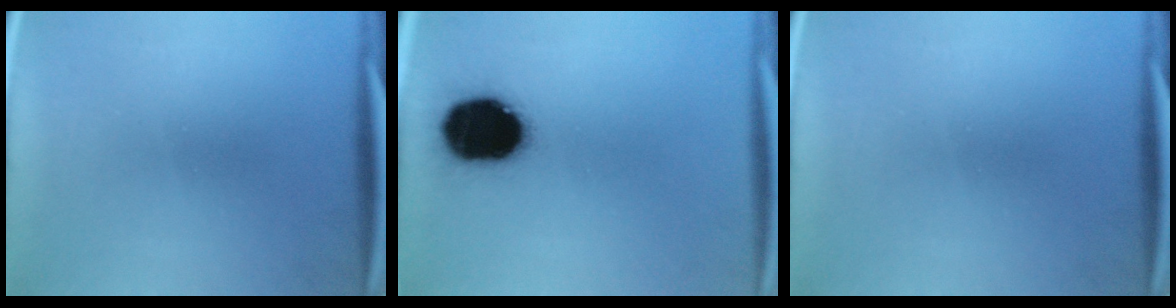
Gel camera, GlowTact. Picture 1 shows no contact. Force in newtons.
{"total": 19.2}
{"total": 0.0}